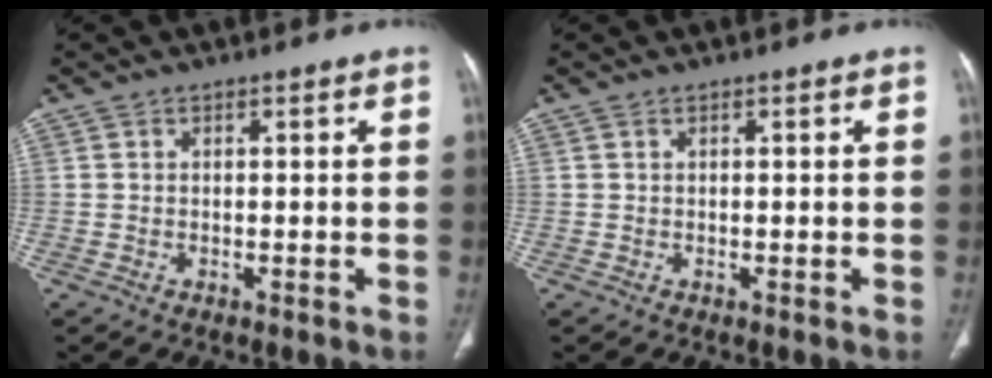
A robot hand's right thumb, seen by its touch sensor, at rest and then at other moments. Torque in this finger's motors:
{"motor_torque": [0.10, 0.05, -0.07, -0.40, -0.06]}